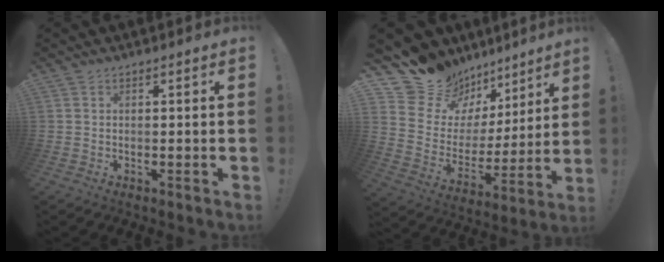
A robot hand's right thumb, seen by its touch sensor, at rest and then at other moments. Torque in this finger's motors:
{"motor_torque": [-0.24, 1.94, -0.10, 0.26, 0.01]}